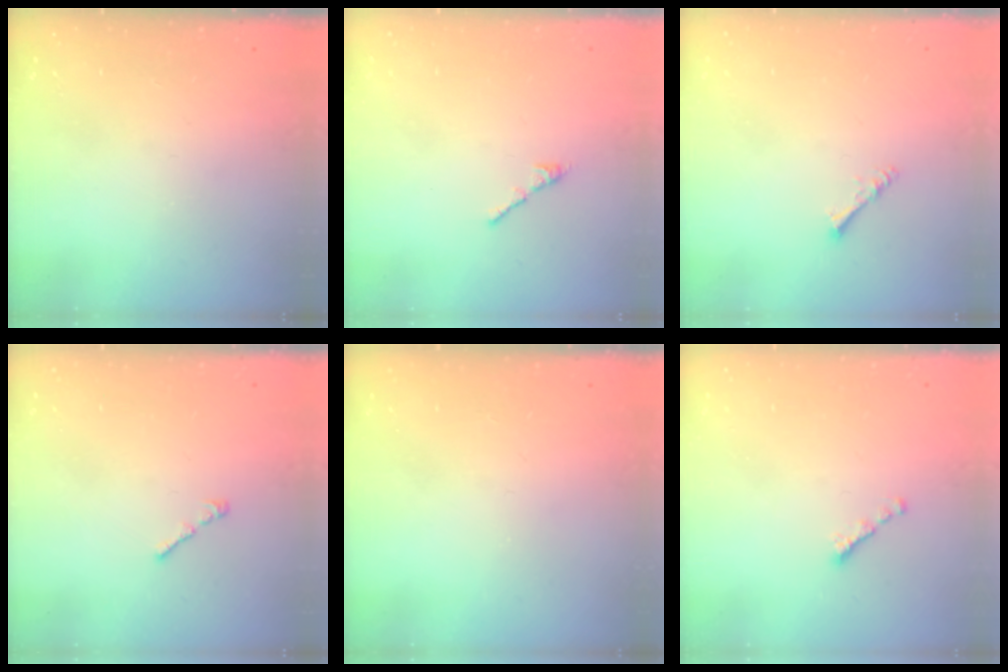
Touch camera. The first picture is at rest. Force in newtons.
{"total": 2.7, "press": 2.6, "slide": 0.7}
{"total": 1.4, "press": 1.3, "slide": 0.3}
{"total": 1.1, "press": 0.9, "slide": 0.5}
{"total": 0.0}
{"total": 1.5, "press": 1.4, "slide": 0.5}